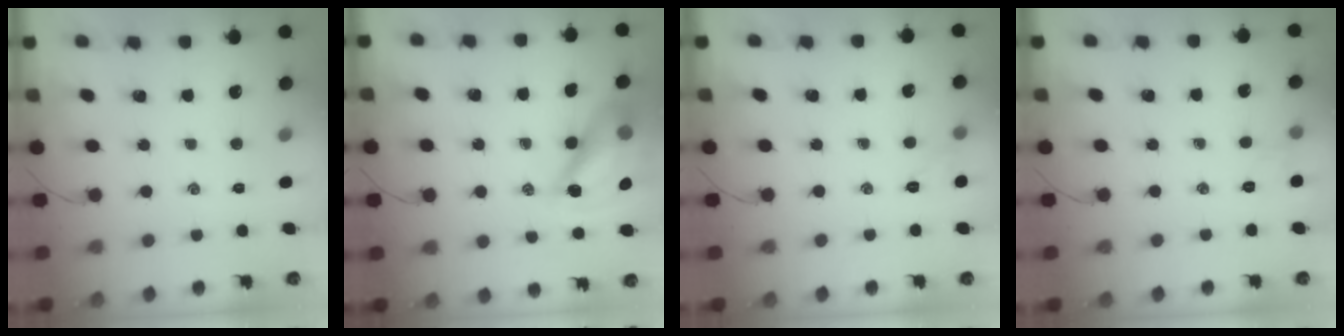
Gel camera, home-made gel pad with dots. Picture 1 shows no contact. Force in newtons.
{"total": 15.5, "press": 14.9, "slide": 4.1}
{"total": 6.2, "press": 6.0, "slide": 1.3}
{"total": 4.7, "press": 4.5, "slide": 1.4}